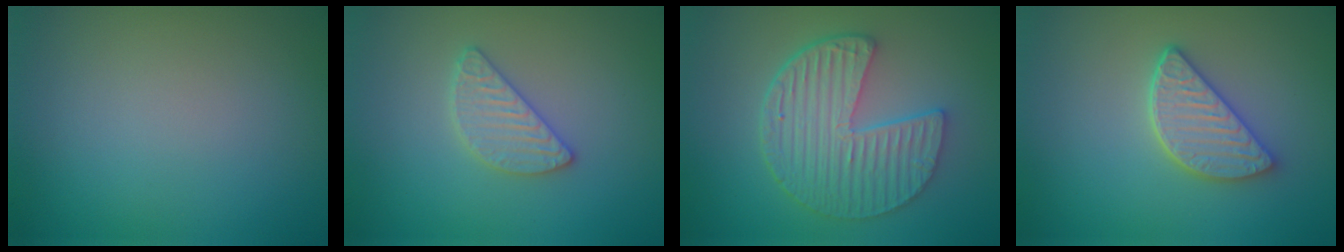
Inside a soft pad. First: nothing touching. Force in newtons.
{"total": 2.6, "press": 2.6, "slide": 0.3}
{"total": 6.2, "press": 4.7, "slide": 4.0}
{"total": 3.9, "press": 3.3, "slide": 2.1}